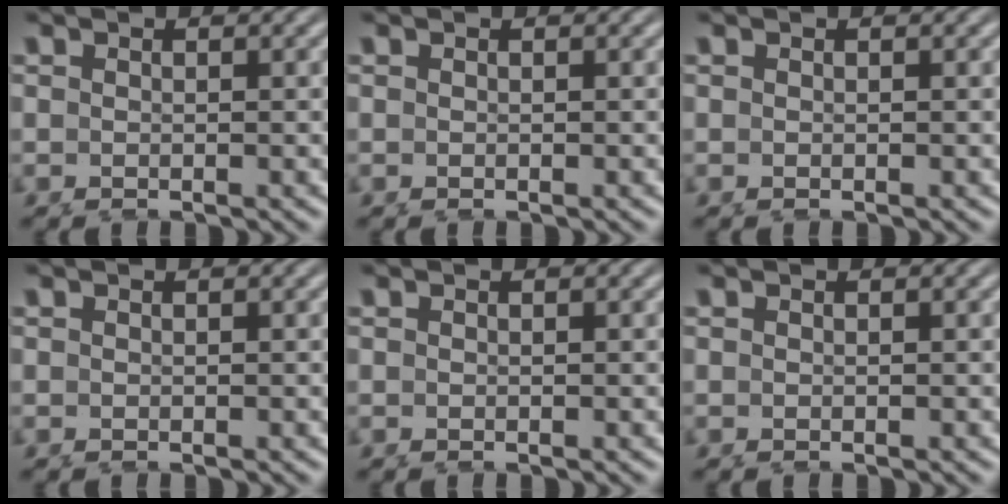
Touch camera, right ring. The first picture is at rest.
{"total": 0.0}
{"total": 0.0}
{"total": 0.0}
{"total": 0.0}
{"total": 0.0}